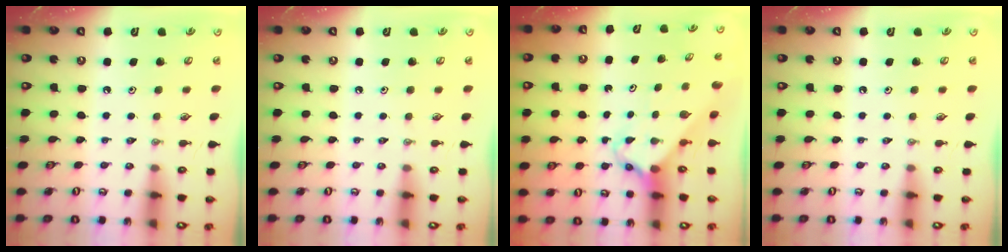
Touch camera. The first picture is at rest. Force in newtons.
{"total": 0.0}
{"total": 2.7, "press": 2.7, "slide": 0.2}
{"total": 0.0}